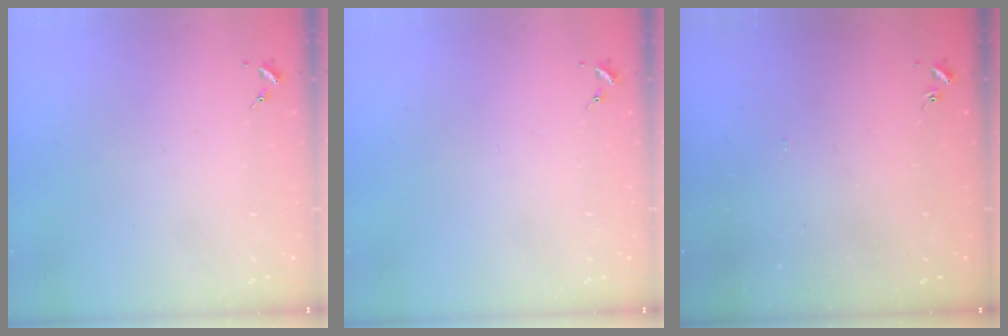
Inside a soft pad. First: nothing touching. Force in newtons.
{"total": 0.0}
{"total": 1.2, "press": 1.1, "slide": 0.1}